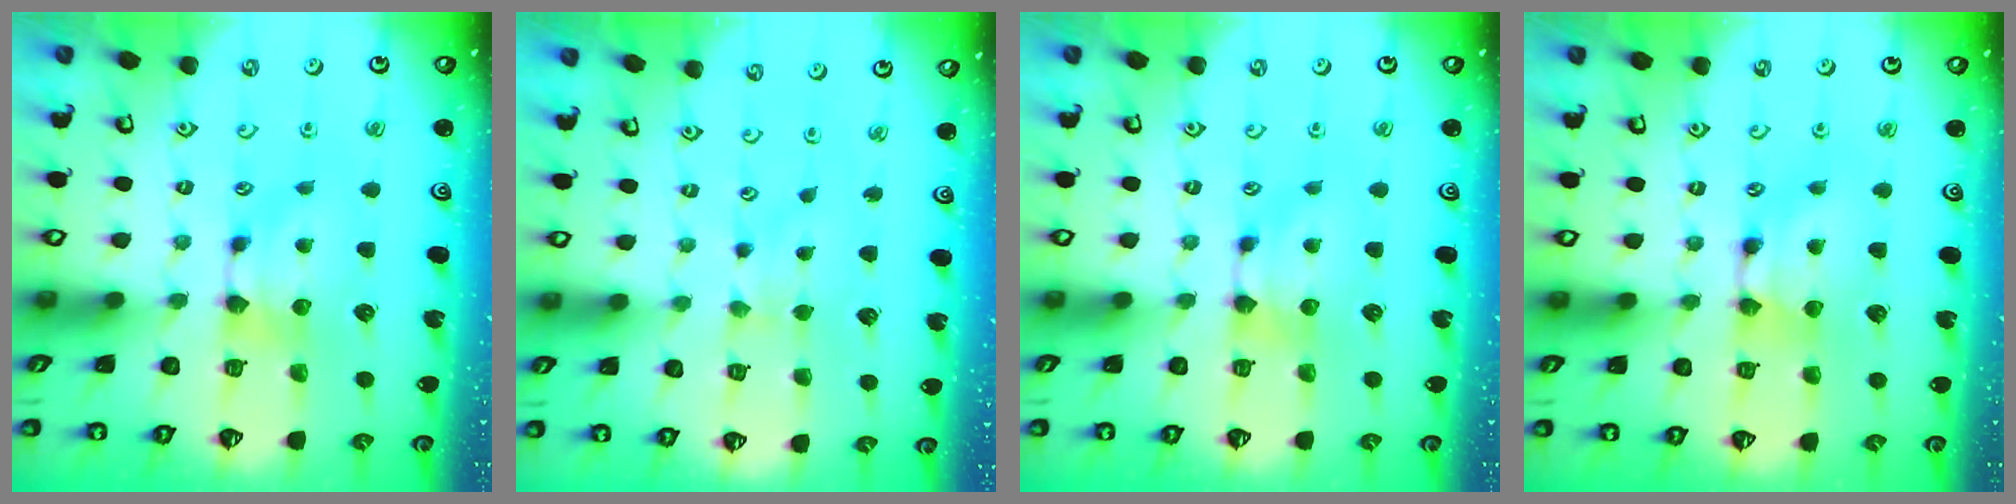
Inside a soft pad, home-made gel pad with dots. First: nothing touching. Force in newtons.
{"total": 0.6, "press": 0.4, "slide": 0.4}
{"total": 0.0}
{"total": 2.0, "press": 2.0, "slide": 0.1}